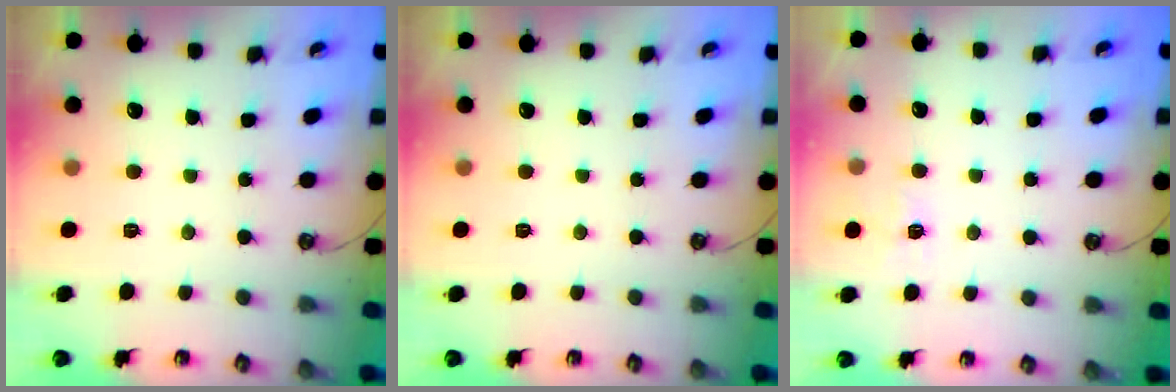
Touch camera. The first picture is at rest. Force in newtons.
{"total": 0.0}
{"total": 3.6, "press": 3.6, "slide": 0.3}